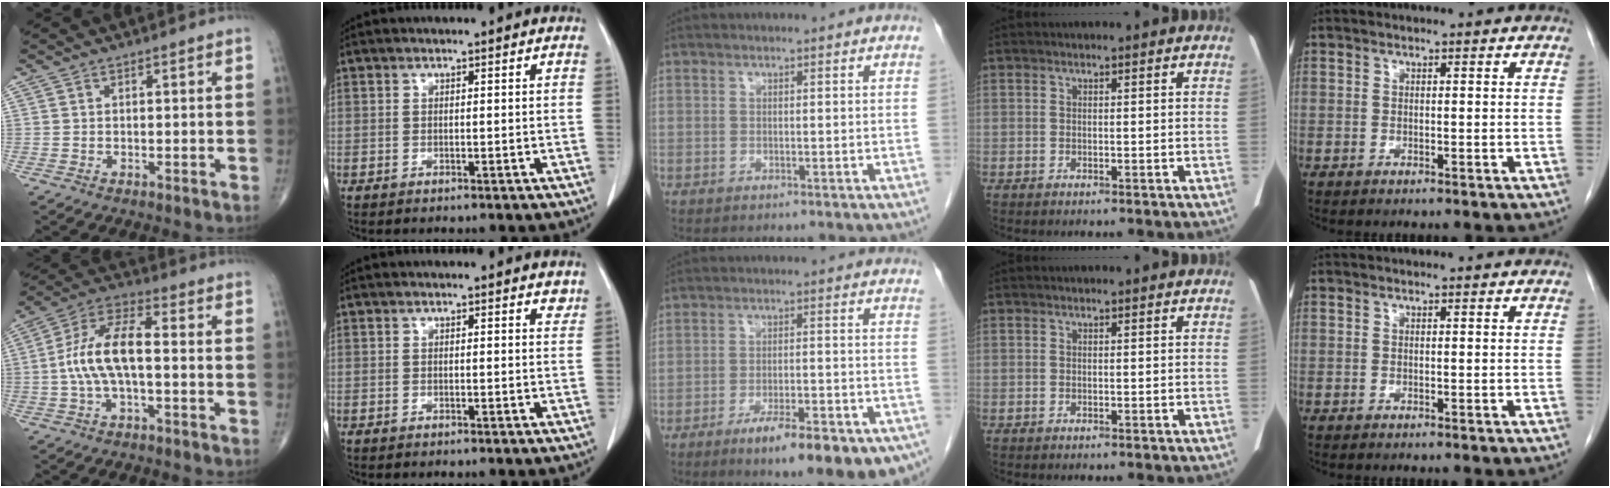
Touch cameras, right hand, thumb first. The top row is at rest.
{"thumb": {"total": 11.4, "force": [-0.9, 4.7, 10.3], "torque": [-0.214, 0.040, -0.023]}, "index": {"total": 2.0, "force": [1.8, 0.7, 0.6], "torque": [-0.002, -0.006, 0.010]}, "middle": {"total": 14.4, "force": [-9.9, 3.6, 9.9], "torque": [-0.079, 0.009, -0.139]}}